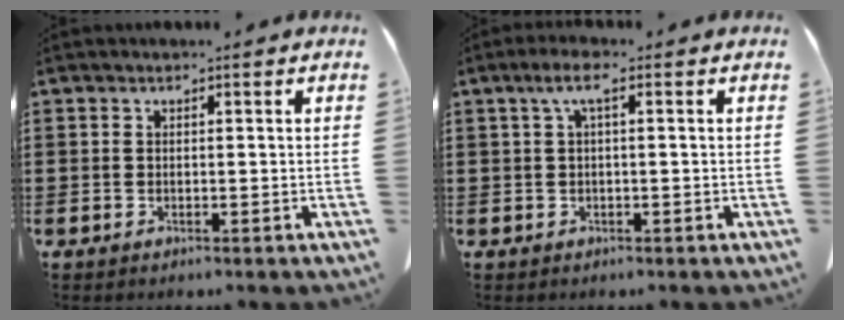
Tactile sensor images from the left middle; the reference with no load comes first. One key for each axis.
{"total": 2.9, "fx": 0.4, "fy": 0.4, "fz": 2.8, "tx": -0.055, "ty": 0.005, "tz": 0.005}